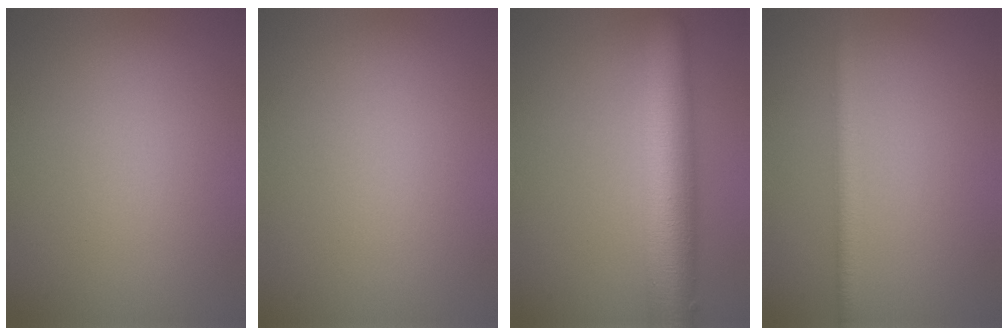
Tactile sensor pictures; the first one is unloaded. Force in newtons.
{"total": 0.0}
{"total": 8.8, "press": 8.8, "slide": 0.3}
{"total": 2.1, "press": 2.1, "slide": 0.2}